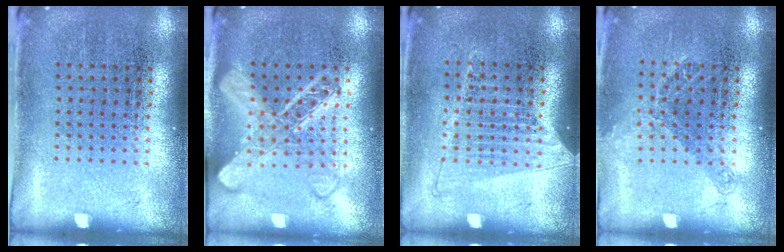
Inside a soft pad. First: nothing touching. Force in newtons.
{"total": 2.9, "press": 2.8, "slide": 0.5}
{"total": 1.2, "press": 1.1, "slide": 0.5}
{"total": 1.2, "press": 0.9, "slide": 0.8}